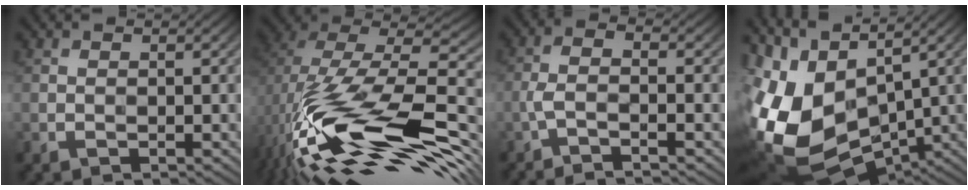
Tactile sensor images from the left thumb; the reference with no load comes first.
{"total": 18.2, "force": [-5.2, 9.0, 15.0], "torque": [-0.312, -0.022, -0.075]}
{"total": 4.0, "force": [-2.1, 0.8, 3.2], "torque": [-0.063, 0.003, -0.056]}
{"total": 16.4, "force": [-1.7, 9.8, 13.0], "torque": [-0.293, -0.025, -0.012]}